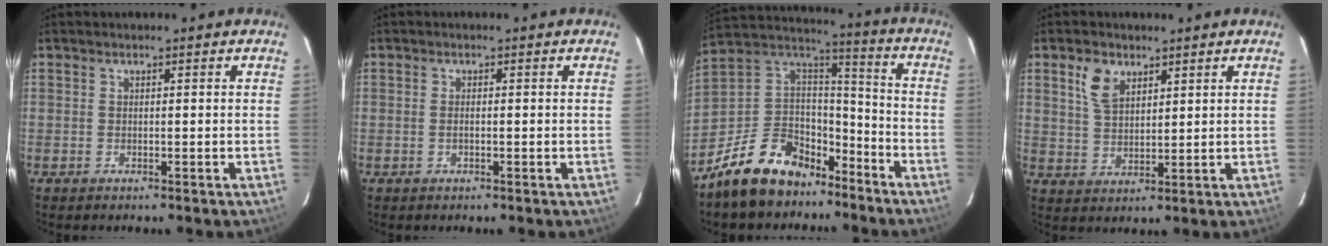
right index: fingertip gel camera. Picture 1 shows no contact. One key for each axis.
{"total": 1.0, "fx": -0.3, "fy": 0.4, "fz": 0.9, "tx": -0.020, "ty": 0.000, "tz": -0.007}
{"total": 18.8, "fx": -12.9, "fy": 11.0, "fz": 8.2, "tx": -0.200, "ty": 0.041, "tz": -0.203}
{"total": 6.0, "fx": 3.2, "fy": 3.6, "fz": 3.5, "tx": -0.069, "ty": 0.011, "tz": 0.066}